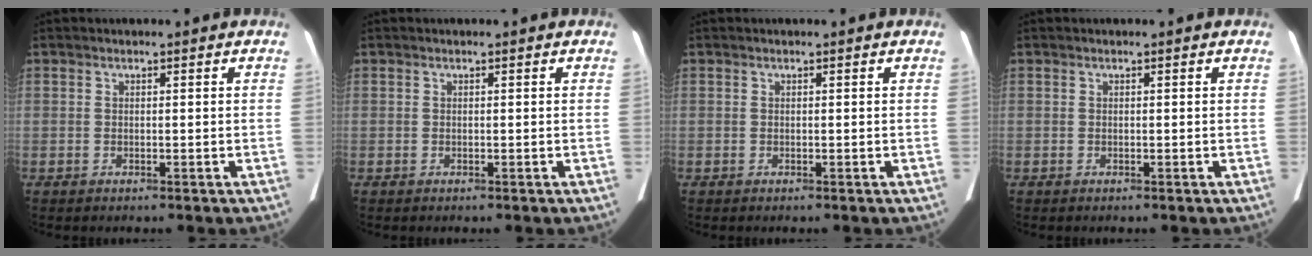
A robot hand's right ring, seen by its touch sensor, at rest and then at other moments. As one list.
[{"total": 0.0}, {"total": 0.0}, {"total": 0.0}]